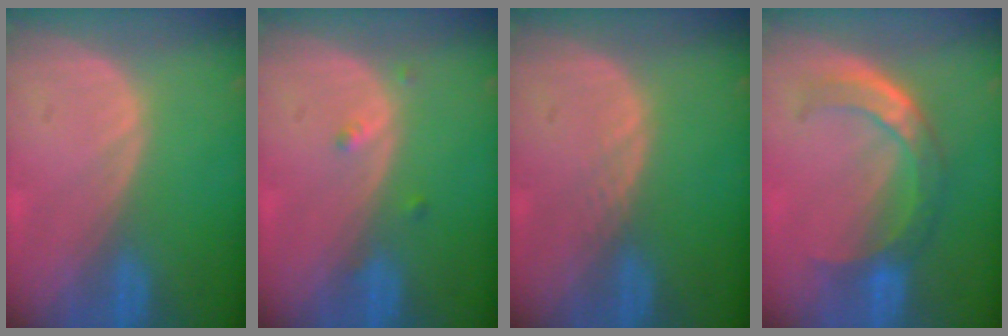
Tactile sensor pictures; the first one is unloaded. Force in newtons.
{"total": 1.6, "press": 1.3, "slide": 0.8}
{"total": 1.0, "press": 1.0, "slide": 0.1}
{"total": 8.0, "press": 6.7, "slide": 4.3}